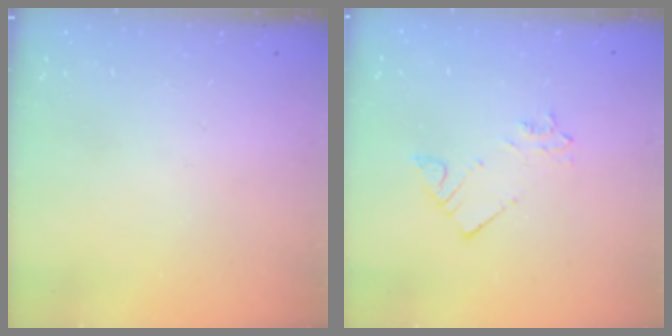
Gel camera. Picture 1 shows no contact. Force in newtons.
{"total": 2.1, "press": 2.1, "slide": 0.0}